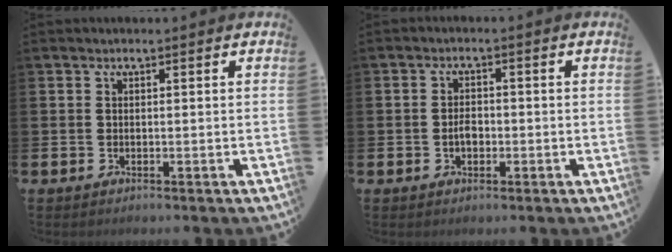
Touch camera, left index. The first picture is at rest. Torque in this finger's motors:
{"motor_torque": [0.42, 0.38, 0.11, 0.07]}